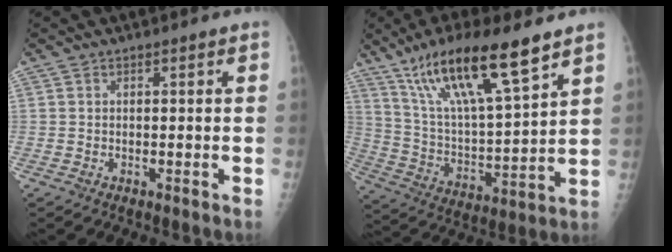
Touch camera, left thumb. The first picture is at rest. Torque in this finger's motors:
{"motor_torque": [0.39, 0.45, 1.59, -1.18, 0.52]}